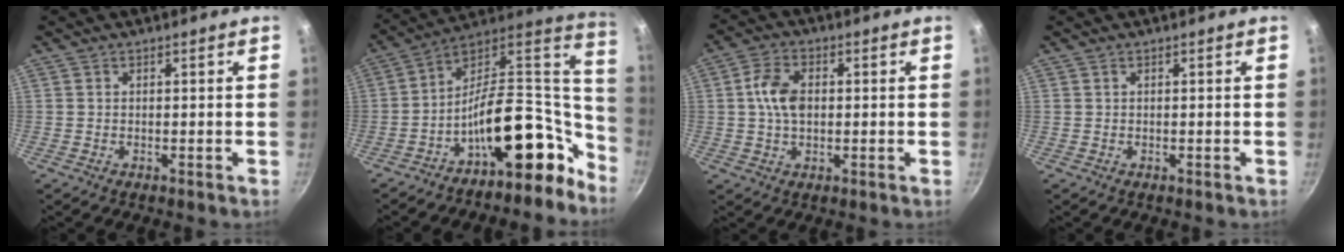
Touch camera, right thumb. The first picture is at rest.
{"total": 21.2, "force": [-8.0, 12.9, 14.8], "torque": [-0.169, 0.091, -0.124]}
{"total": 7.0, "force": [0.5, 4.5, 5.3], "torque": [-0.092, 0.013, 0.004]}
{"total": 0.0}